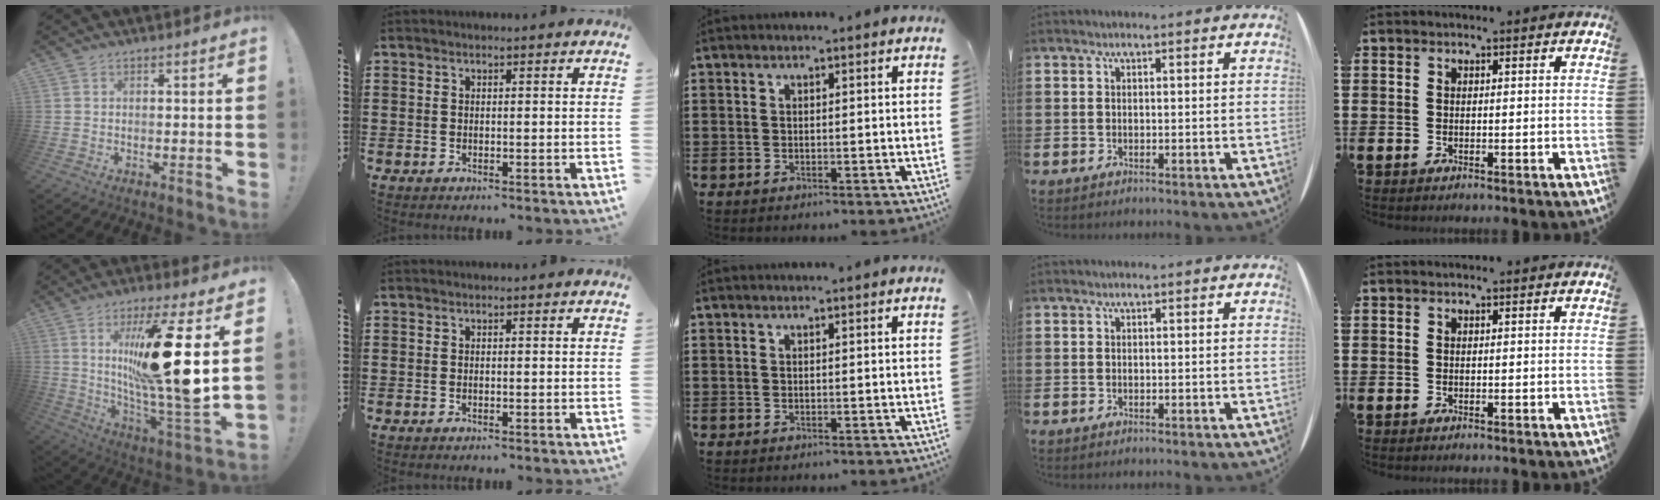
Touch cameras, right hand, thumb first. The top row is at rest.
{"thumb": {"total": 22.9, "force": [6.2, 3.5, 21.8], "torque": [-0.341, -0.052, 0.090]}}